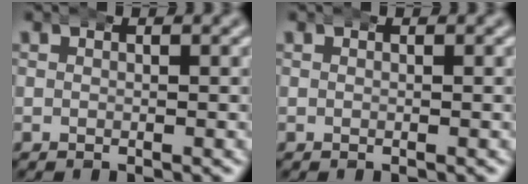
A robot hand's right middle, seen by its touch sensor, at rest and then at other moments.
{"total": 0.0}